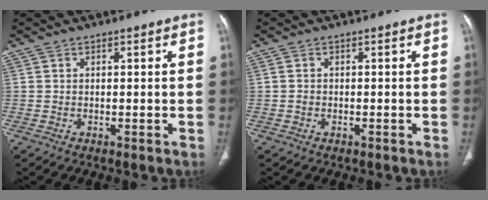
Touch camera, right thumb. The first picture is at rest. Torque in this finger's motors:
{"motor_torque": [-0.25, 0.09, -0.29, 0.13, 0.04]}